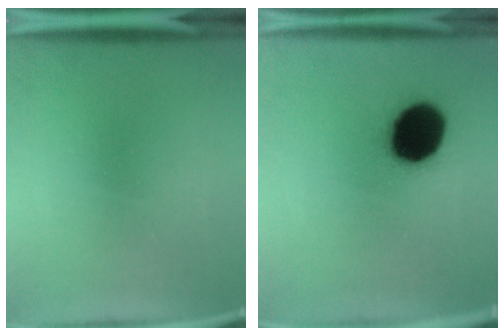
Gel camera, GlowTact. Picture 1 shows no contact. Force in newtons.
{"total": 18.9}